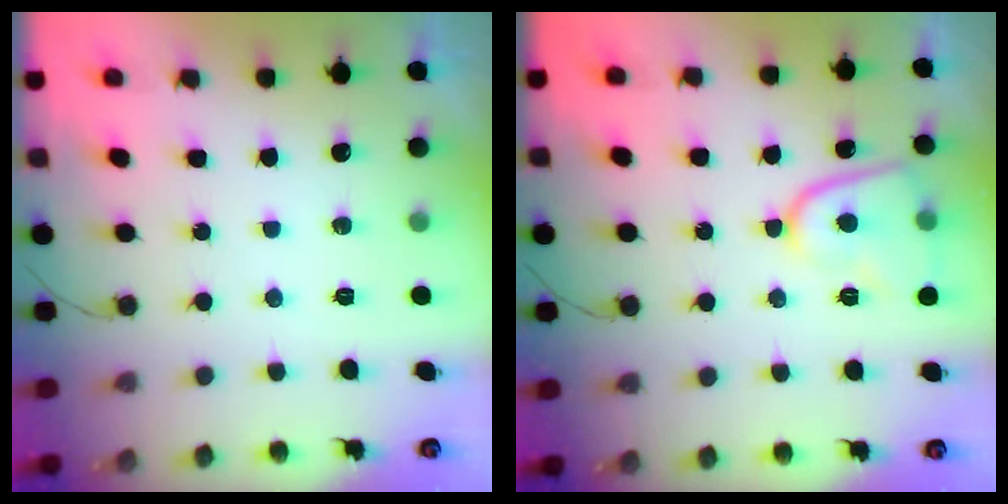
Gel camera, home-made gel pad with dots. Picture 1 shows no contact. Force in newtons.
{"total": 10.1, "press": 10.1, "slide": 1.3}